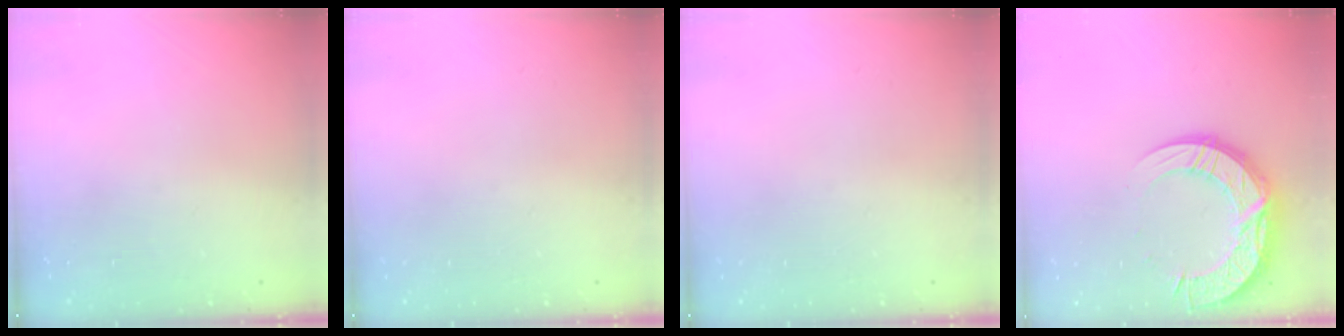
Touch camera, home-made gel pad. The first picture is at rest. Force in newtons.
{"total": 0.0}
{"total": 0.0}
{"total": 17.4, "press": 17.4, "slide": 1.3}